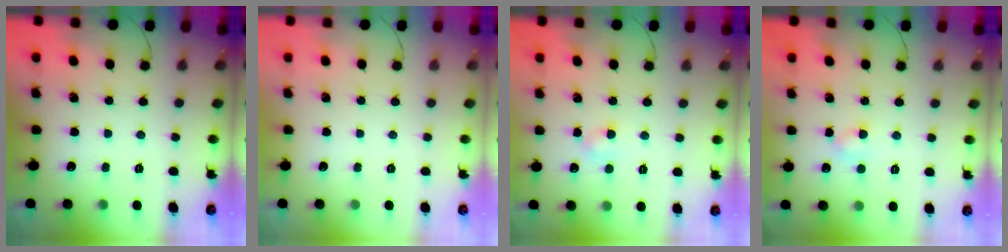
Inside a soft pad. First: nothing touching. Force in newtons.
{"total": 0.0}
{"total": 3.0, "press": 2.8, "slide": 1.0}
{"total": 3.4, "press": 3.1, "slide": 1.3}